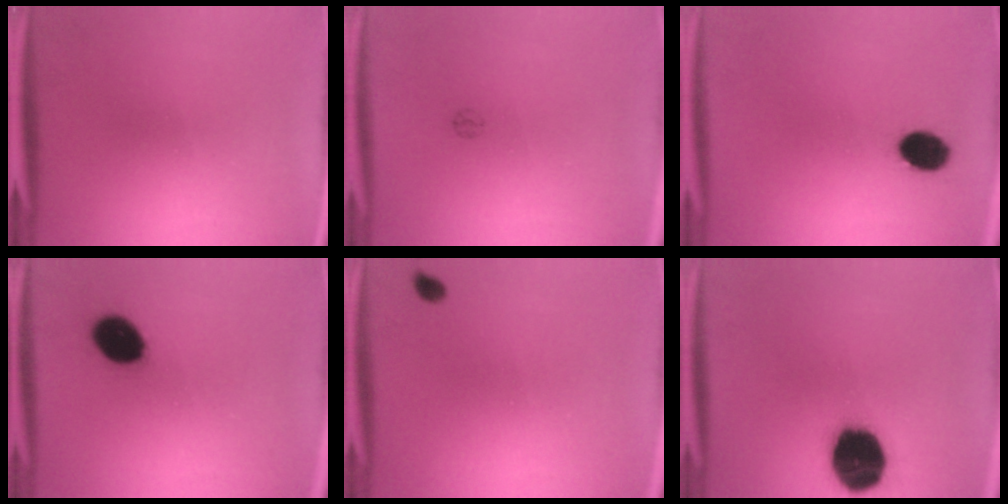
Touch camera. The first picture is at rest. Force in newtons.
{"total": 1.0}
{"total": 6.6}
{"total": 9.8}
{"total": 1.3}
{"total": 18.8}